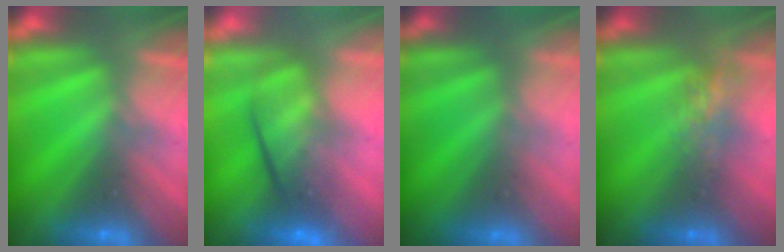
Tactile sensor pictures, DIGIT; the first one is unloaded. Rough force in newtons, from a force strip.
{"total": 7.3}
{"total": 2.9}
{"total": 4.9}